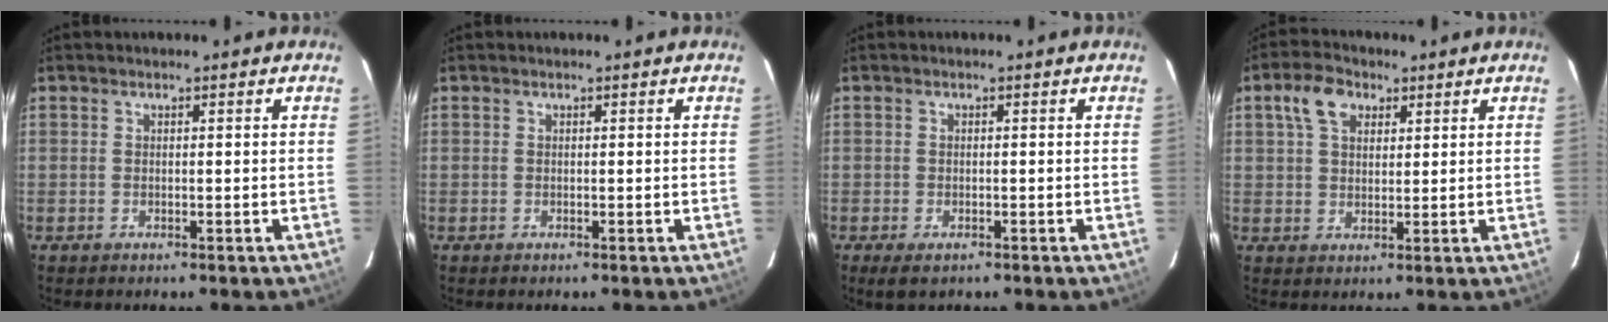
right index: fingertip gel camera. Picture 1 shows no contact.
{"total": 0.0}
{"total": 3.1, "force": [-1.9, 1.4, 2.0], "torque": [-0.041, -0.012, -0.031]}
{"total": 6.4, "force": [3.0, 4.2, 3.9], "torque": [-0.074, 0.024, 0.054]}